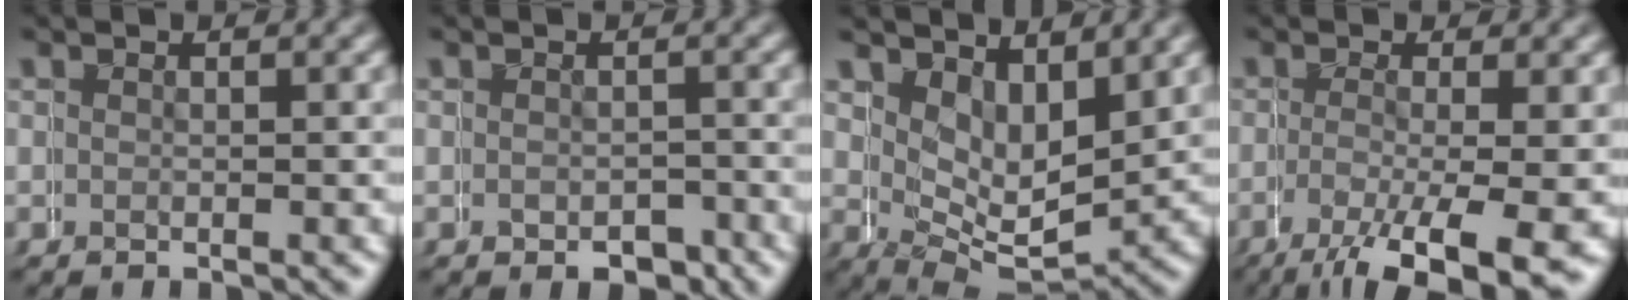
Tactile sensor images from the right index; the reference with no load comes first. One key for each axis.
{"total": 2.3, "fx": -1.7, "fy": 1.5, "fz": 0.4, "tx": -0.004, "ty": -0.002, "tz": -0.031}
{"total": 5.5, "fx": 2.8, "fy": 3.6, "fz": 3.0, "tx": -0.042, "ty": -0.017, "tz": 0.047}
{"total": 3.6, "fx": -1.8, "fy": 0.4, "fz": 3.1, "tx": -0.058, "ty": -0.019, "tz": -0.023}